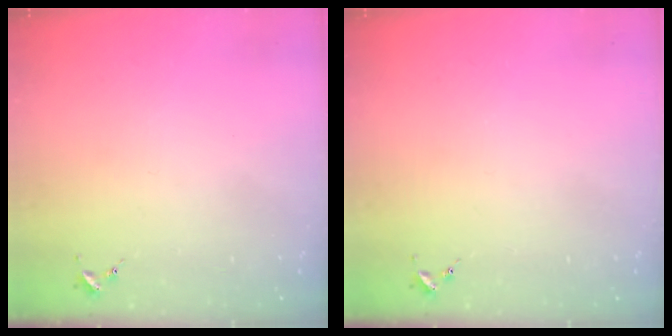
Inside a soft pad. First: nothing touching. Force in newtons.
{"total": 0.0}